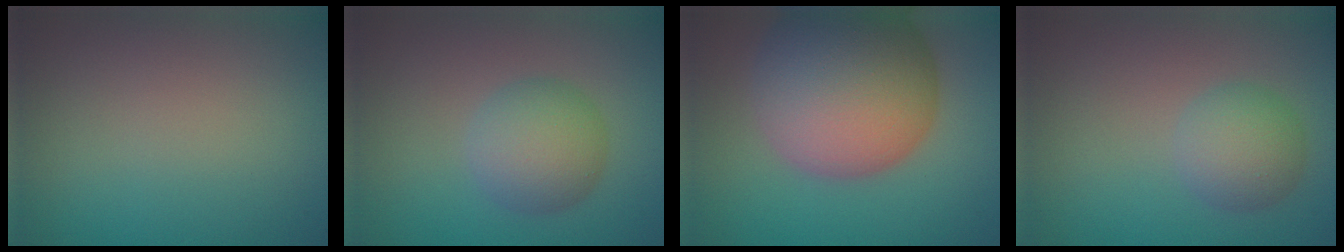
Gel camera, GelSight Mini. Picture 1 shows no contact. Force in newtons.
{"total": 4.1, "press": 4.1, "slide": 0.1}
{"total": 13.3, "press": 13.3, "slide": 0.7}
{"total": 3.3, "press": 3.3, "slide": 0.1}